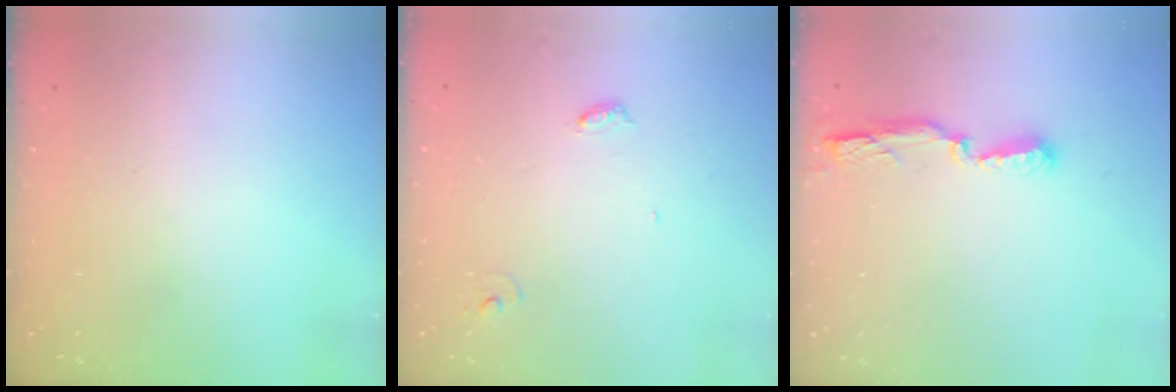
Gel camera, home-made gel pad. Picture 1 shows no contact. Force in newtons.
{"total": 4.0, "press": 4.0, "slide": 0.3}
{"total": 9.5, "press": 7.8, "slide": 5.5}